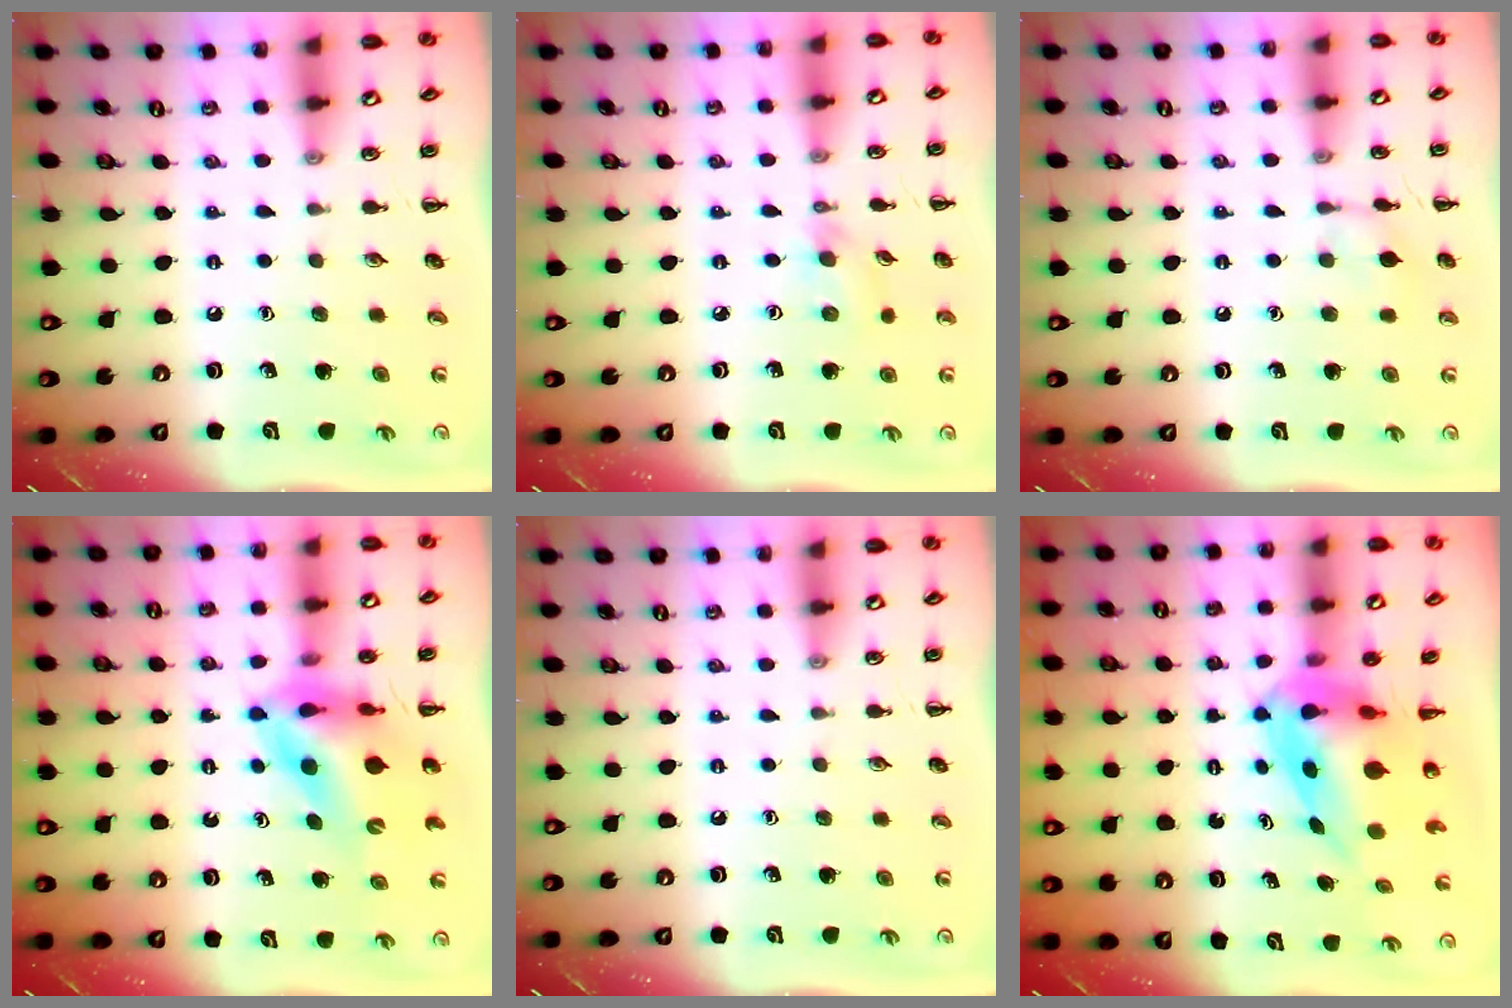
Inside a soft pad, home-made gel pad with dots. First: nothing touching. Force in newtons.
{"total": 3.7, "press": 3.5, "slide": 1.3}
{"total": 7.7, "press": 7.4, "slide": 1.9}
{"total": 10.6, "press": 10.1, "slide": 3.1}
{"total": 0.0}
{"total": 7.8, "press": 7.4, "slide": 2.4}